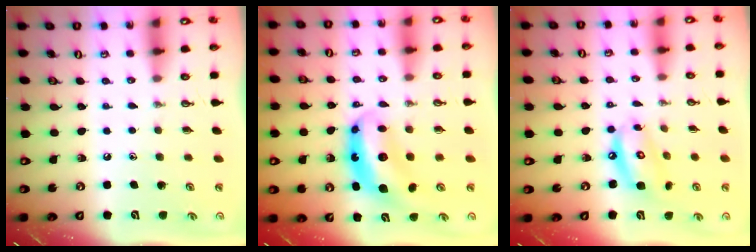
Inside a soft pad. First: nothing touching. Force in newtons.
{"total": 7.4, "press": 7.4, "slide": 0.7}
{"total": 10.2, "press": 10.1, "slide": 1.0}